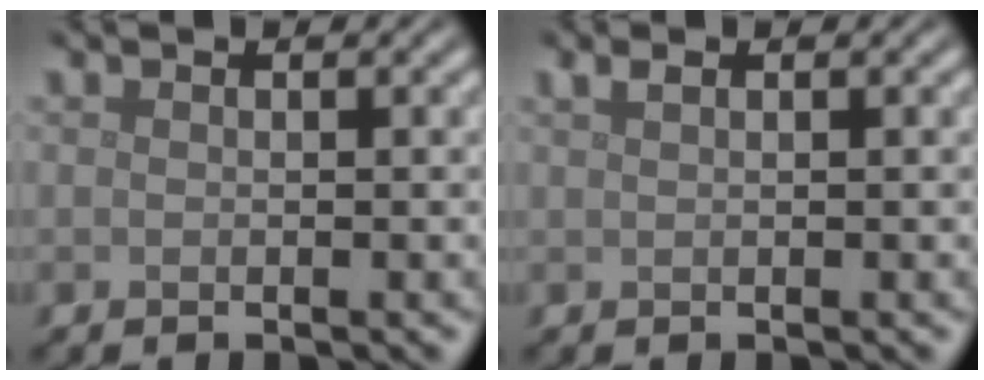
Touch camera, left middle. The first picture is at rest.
{"total": 0.9, "force": [0.6, 0.3, 0.6], "torque": [-0.013, 0.005, 0.011]}